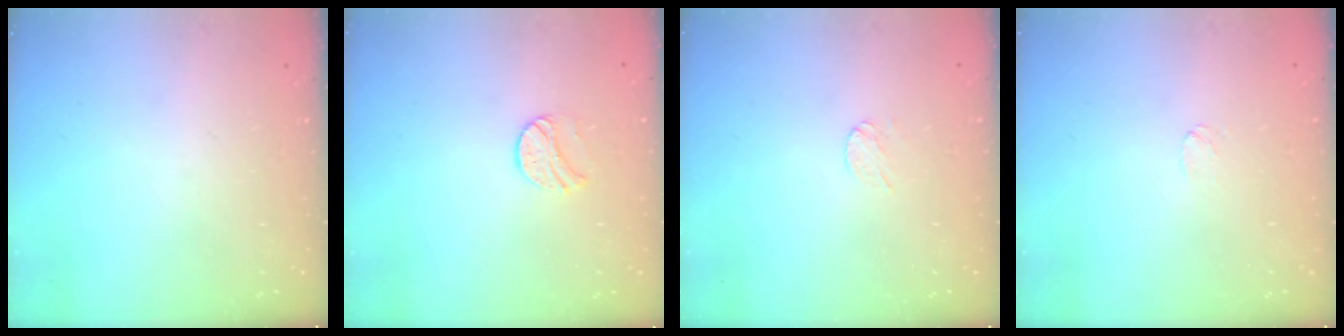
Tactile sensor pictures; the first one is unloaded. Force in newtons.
{"total": 8.3, "press": 8.3, "slide": 0.3}
{"total": 3.0, "press": 3.0, "slide": 0.2}
{"total": 2.9, "press": 2.9, "slide": 0.3}